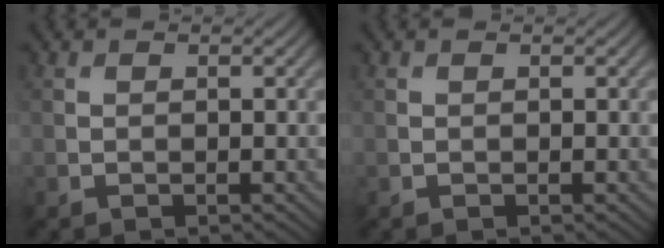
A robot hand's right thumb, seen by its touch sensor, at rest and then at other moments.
{"total": 0.0}